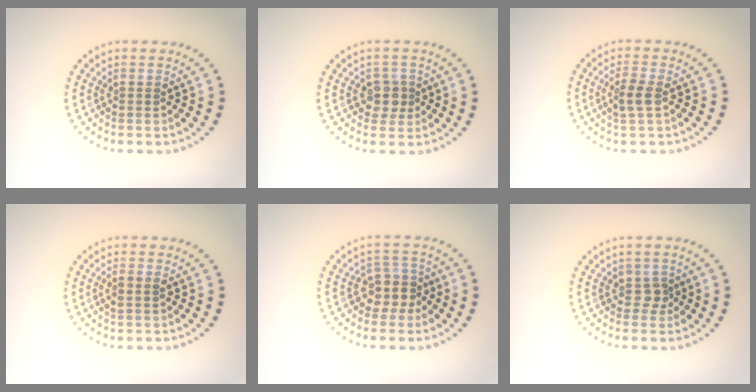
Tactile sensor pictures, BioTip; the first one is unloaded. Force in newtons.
{"total": 2.0, "press": 1.8, "slide": 0.8}
{"total": 1.9, "press": 1.8, "slide": 0.5}
{"total": 1.2, "press": 1.1, "slide": 0.4}
{"total": 2.6, "press": 2.2, "slide": 1.3}
{"total": 1.3, "press": 1.0, "slide": 0.7}